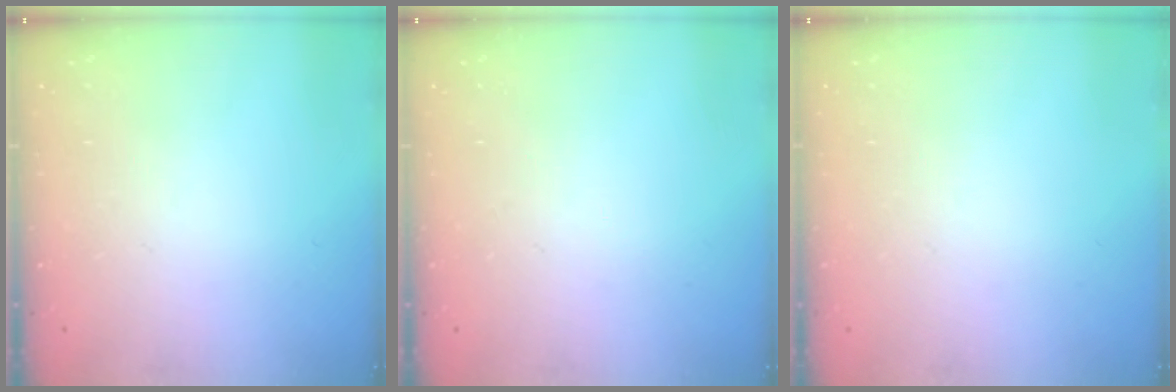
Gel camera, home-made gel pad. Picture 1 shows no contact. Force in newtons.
{"total": 0.0}
{"total": 0.0}